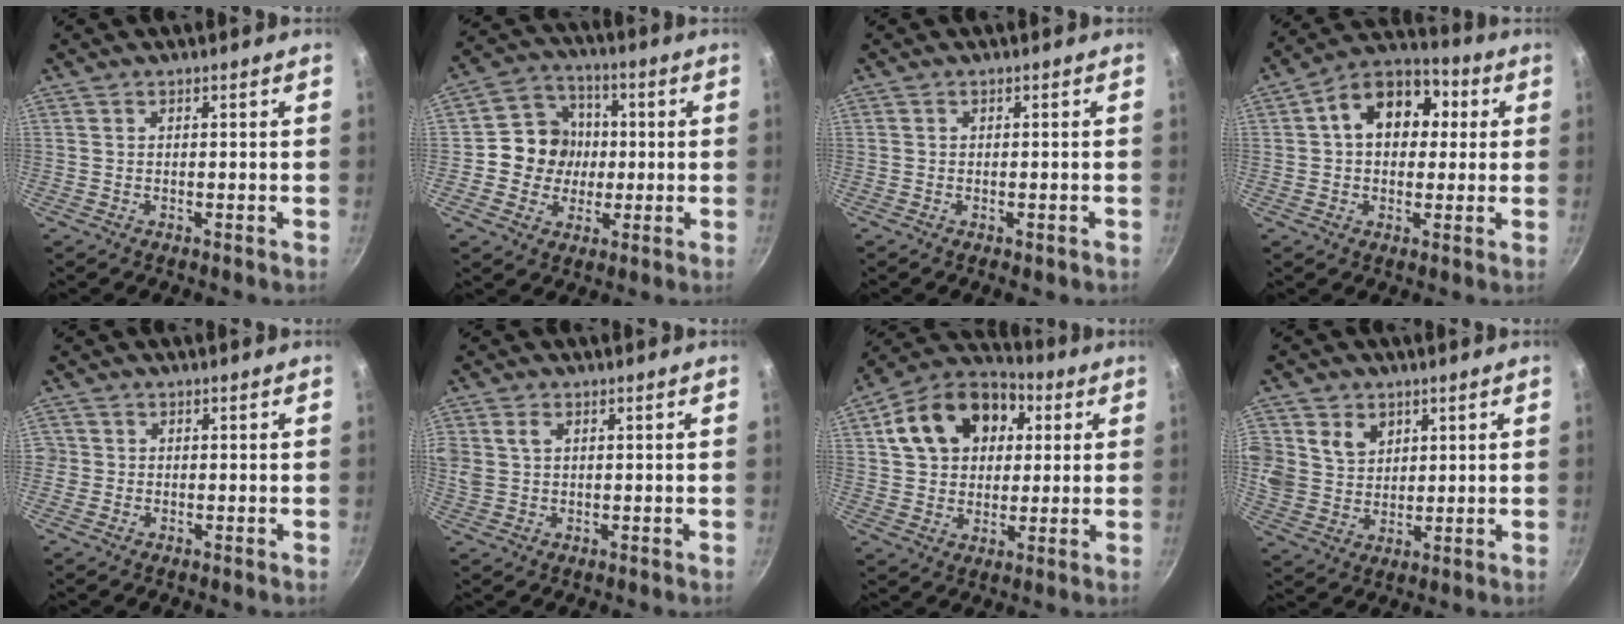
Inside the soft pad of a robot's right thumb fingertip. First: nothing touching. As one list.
[{"total": 10.7, "force": [-0.2, 9.9, 4.0], "torque": [-0.027, 0.020, -0.018]}, {"total": 1.4, "force": [-0.7, 0.5, 1.1], "torque": [-0.017, -0.001, -0.012]}, {"total": 13.9, "force": [2.6, 10.1, 9.2], "torque": [-0.100, 0.026, 0.020]}, {"total": 1.8, "force": [-0.4, 1.8, 0.3], "torque": [0.004, 0.006, -0.008]}, {"total": 5.9, "force": [1.6, 4.4, 3.5], "torque": [-0.071, 0.008, 0.032]}, {"total": 18.1, "force": [5.0, 13.4, 11.0], "torque": [-0.168, 0.026, 0.072]}, {"total": 12.5, "force": [4.4, 10.5, 5.2], "torque": [-0.103, -0.005, 0.089]}]